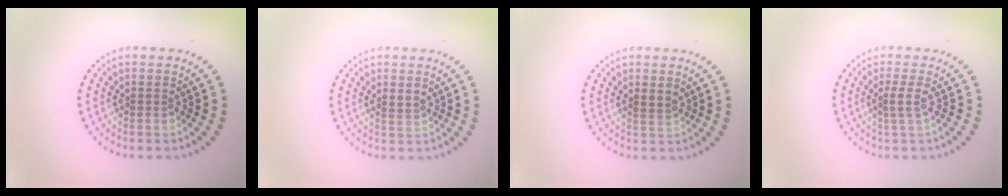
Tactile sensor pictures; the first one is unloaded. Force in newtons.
{"total": 0.8, "press": 0.8, "slide": 0.2}
{"total": 0.9, "press": 0.9, "slide": 0.4}
{"total": 1.4, "press": 1.0, "slide": 1.0}